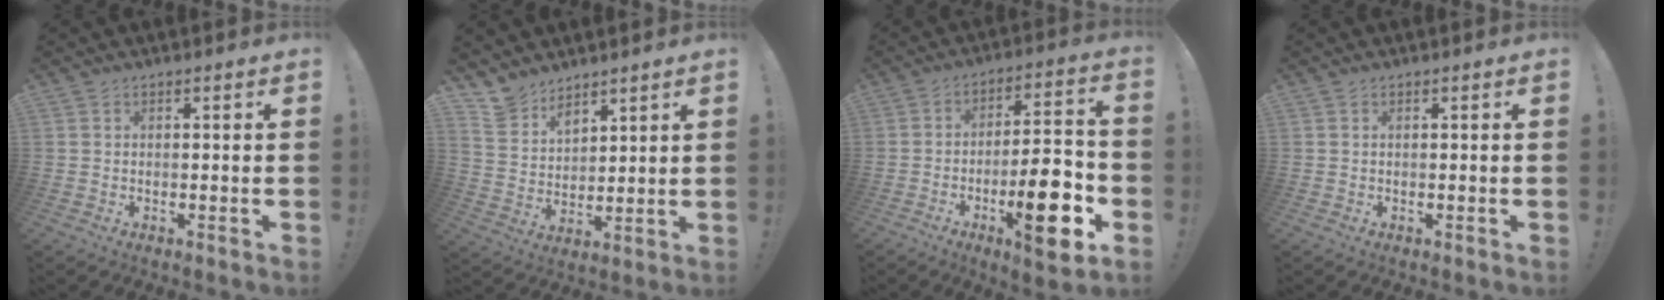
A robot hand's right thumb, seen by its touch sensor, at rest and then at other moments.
{"total": 9.2, "force": [8.1, 4.3, 1.2], "torque": [-0.043, -0.062, 0.161]}
{"total": 16.6, "force": [-6.4, 5.1, 14.5], "torque": [-0.195, 0.027, -0.098]}
{"total": 0.0}